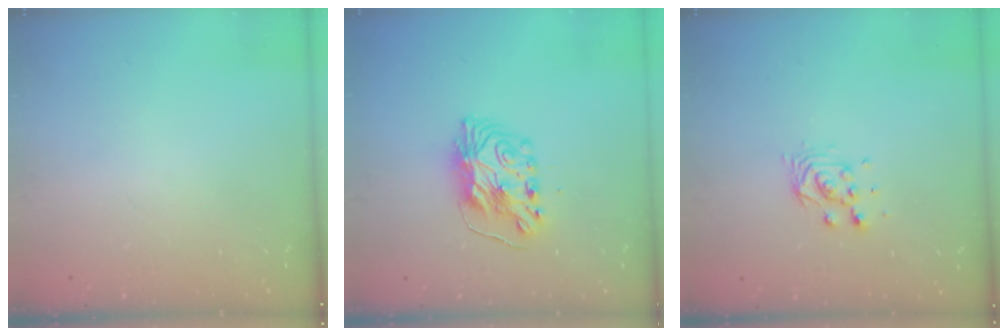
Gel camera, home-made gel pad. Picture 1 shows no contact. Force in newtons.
{"total": 7.7, "press": 7.7, "slide": 0.8}
{"total": 5.0, "press": 5.0, "slide": 0.1}